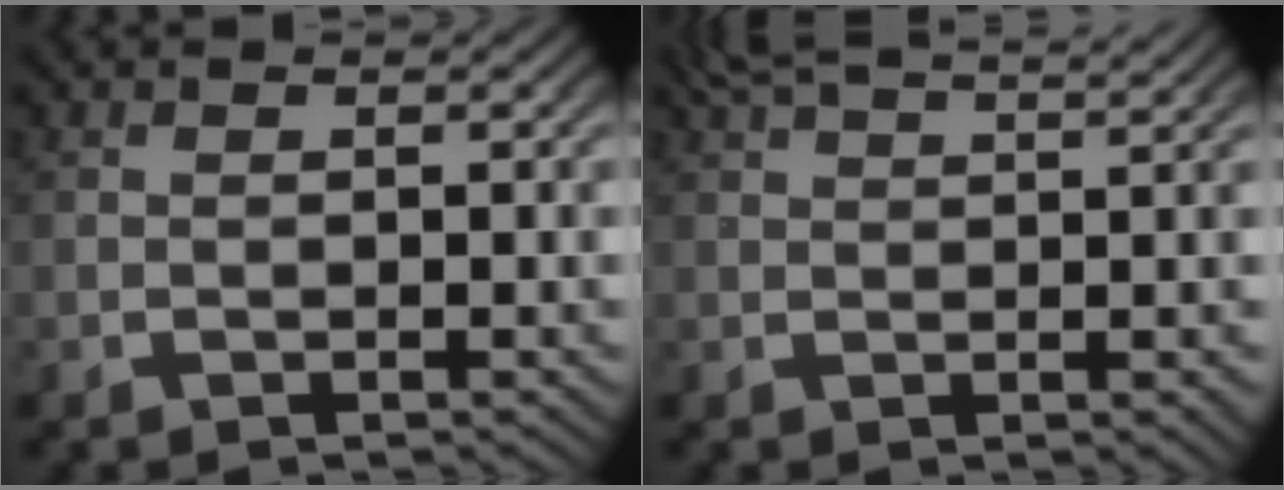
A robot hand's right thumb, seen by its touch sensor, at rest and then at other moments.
{"total": 3.5, "force": [2.9, 0.3, 1.9], "torque": [-0.025, 0.004, 0.048]}